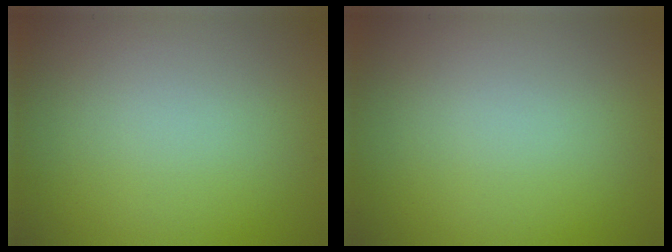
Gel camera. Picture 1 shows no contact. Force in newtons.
{"total": 0.0}